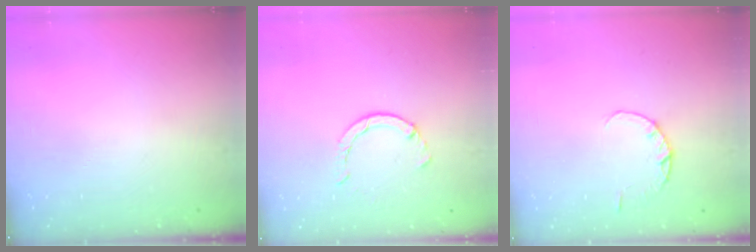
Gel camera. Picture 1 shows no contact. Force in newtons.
{"total": 2.9, "press": 2.9, "slide": 0.4}
{"total": 1.8, "press": 1.8, "slide": 0.3}